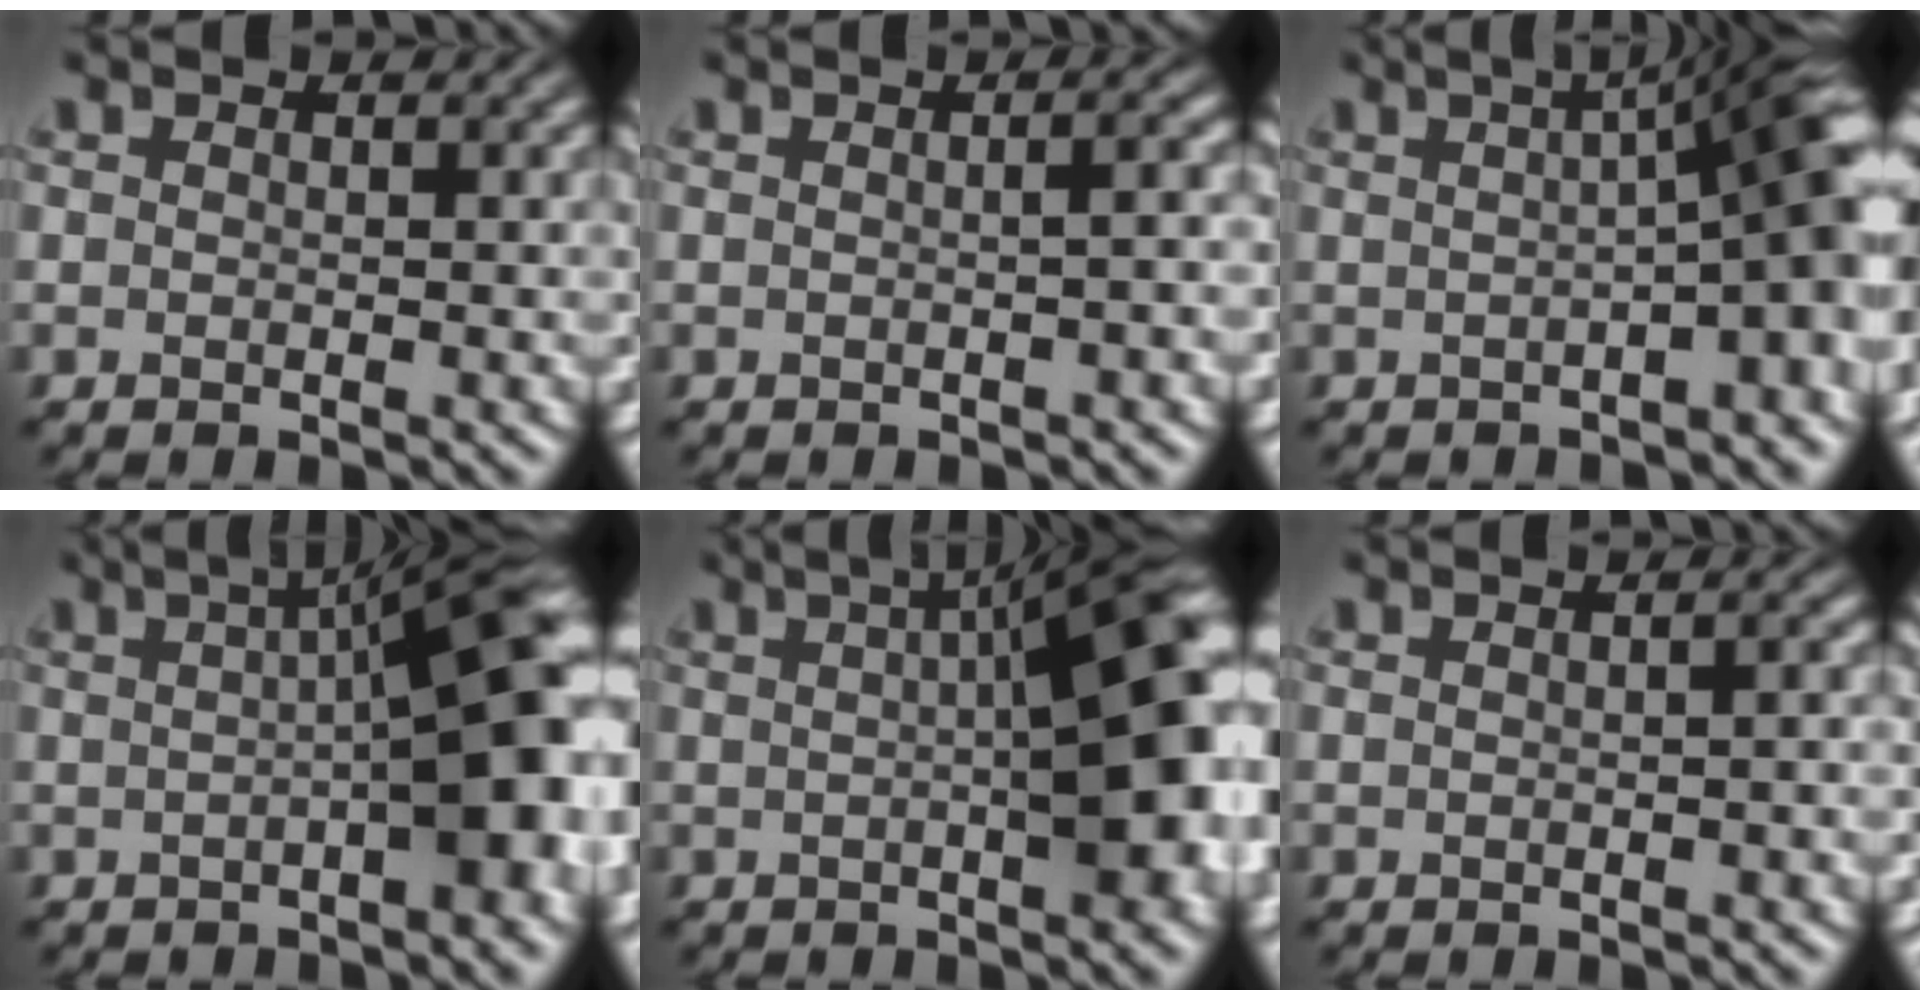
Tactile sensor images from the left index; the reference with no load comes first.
{"total": 3.0, "force": [0.4, 1.2, 2.7], "torque": [-0.010, 0.013, -0.010]}
{"total": 9.4, "force": [0.4, 2.7, 9.0], "torque": [-0.083, 0.024, 0.002]}
{"total": 9.8, "force": [0.4, 2.8, 9.4], "torque": [-0.080, 0.023, 0.000]}
{"total": 10.9, "force": [1.3, 3.0, 10.4], "torque": [-0.083, 0.029, 0.006]}
{"total": 2.1, "force": [0.1, 0.8, 2.0], "torque": [-0.012, 0.006, -0.002]}